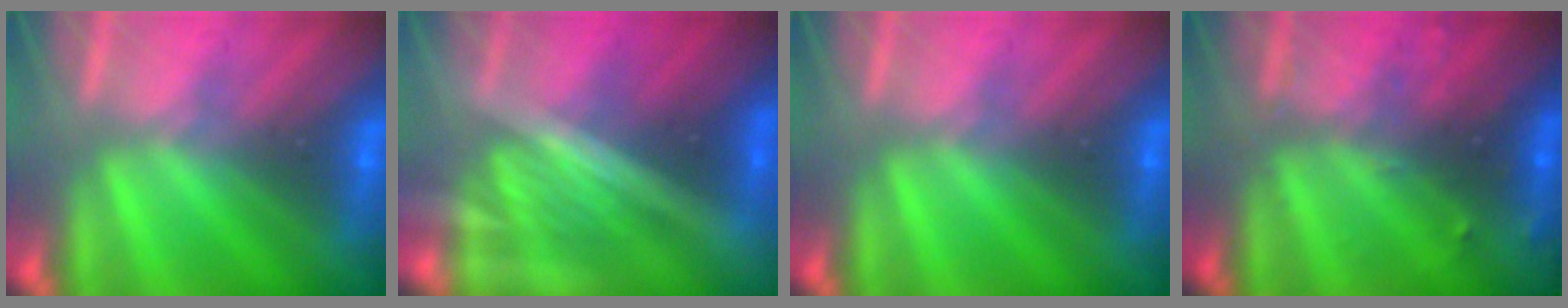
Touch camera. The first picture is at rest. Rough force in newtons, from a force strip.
{"total": 1.7}
{"total": 0.0}
{"total": 2.9}